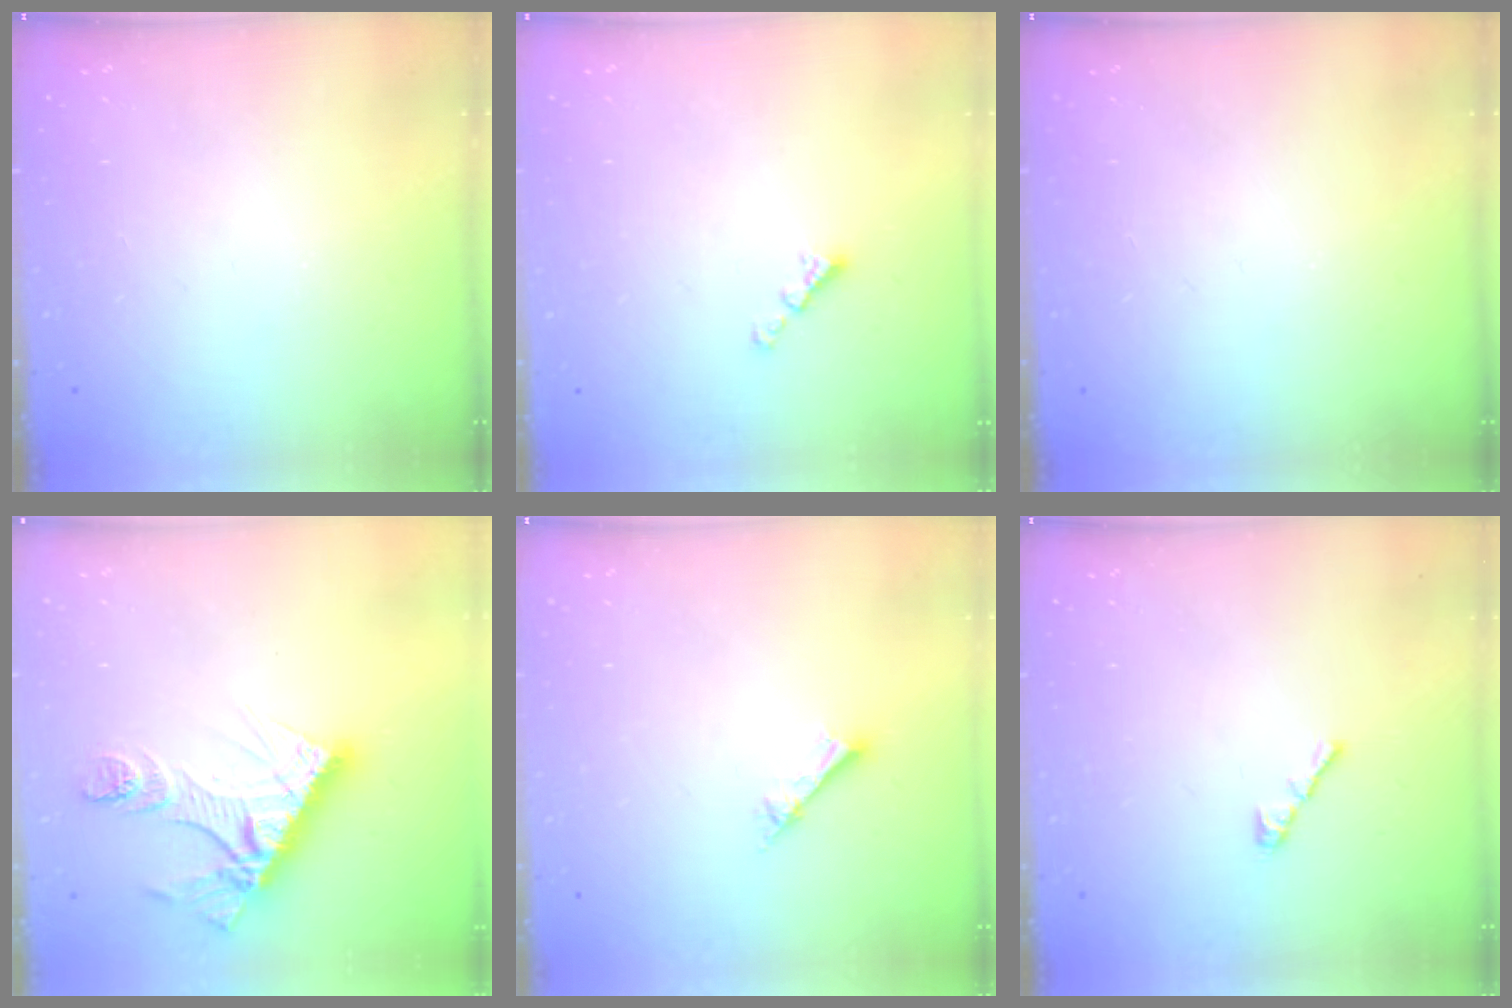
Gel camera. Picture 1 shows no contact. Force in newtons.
{"total": 2.1, "press": 2.1, "slide": 0.4}
{"total": 0.0}
{"total": 14.0, "press": 14.0, "slide": 1.2}
{"total": 2.1, "press": 2.1, "slide": 0.2}
{"total": 3.0, "press": 2.9, "slide": 0.8}